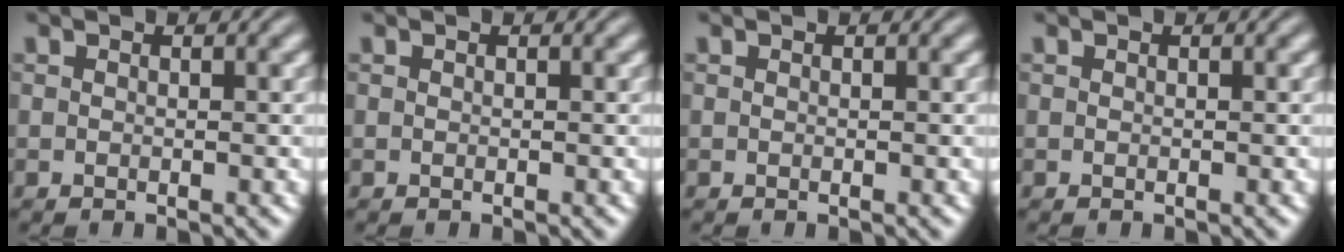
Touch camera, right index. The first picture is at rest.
{"total": 0.0}
{"total": 0.0}
{"total": 0.0}